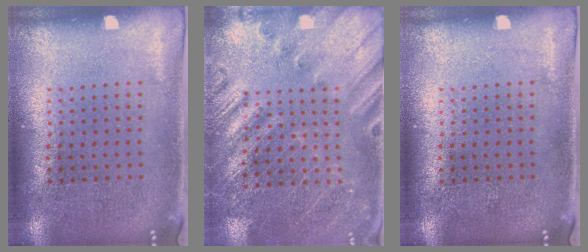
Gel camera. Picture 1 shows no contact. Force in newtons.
{"total": 2.4, "press": 2.4, "slide": 0.5}
{"total": 0.0}